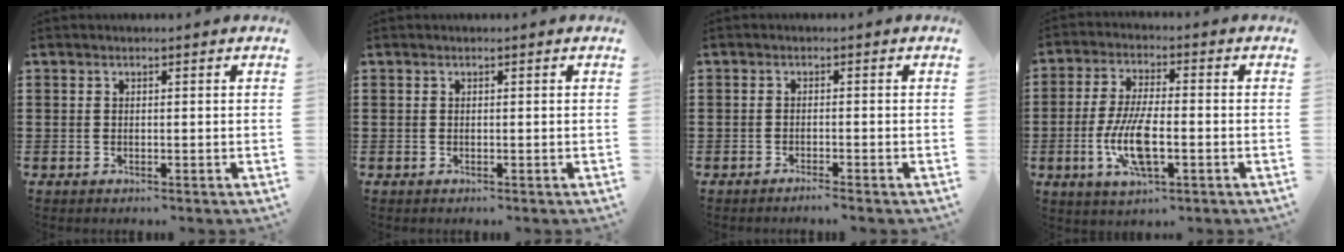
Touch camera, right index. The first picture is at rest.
{"total": 0.0}
{"total": 1.2, "force": [-1.1, -0.2, 0.5], "torque": [-0.009, -0.001, -0.021]}
{"total": 9.4, "force": [-2.5, 3.1, 8.5], "torque": [-0.187, -0.015, -0.049]}